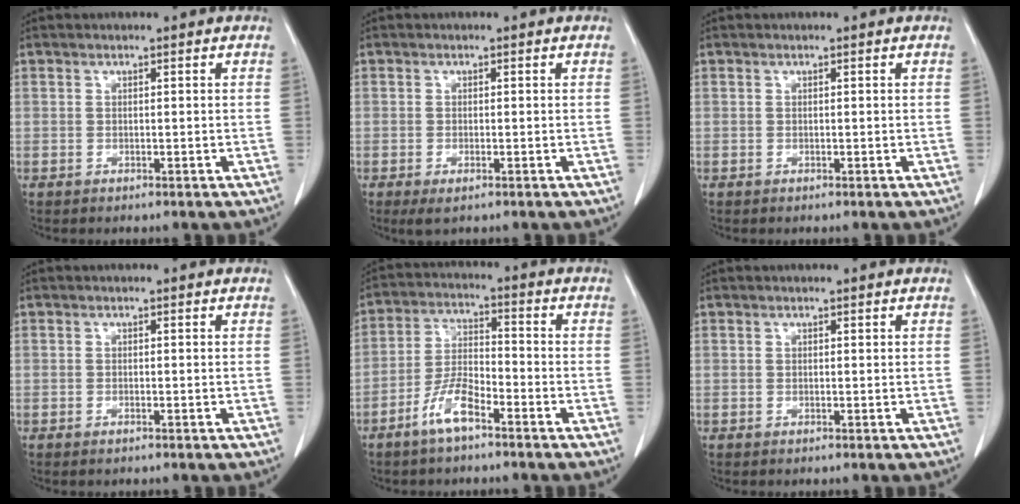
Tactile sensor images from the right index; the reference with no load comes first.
{"total": 2.1, "force": [-1.1, 0.6, 1.7], "torque": [-0.030, -0.006, -0.013]}
{"total": 0.0}
{"total": 0.6, "force": [-0.4, 0.0, 0.4], "torque": [-0.012, -0.003, -0.003]}
{"total": 6.9, "force": [-4.4, 1.9, 4.9], "torque": [-0.109, 0.001, -0.086]}
{"total": 0.0}